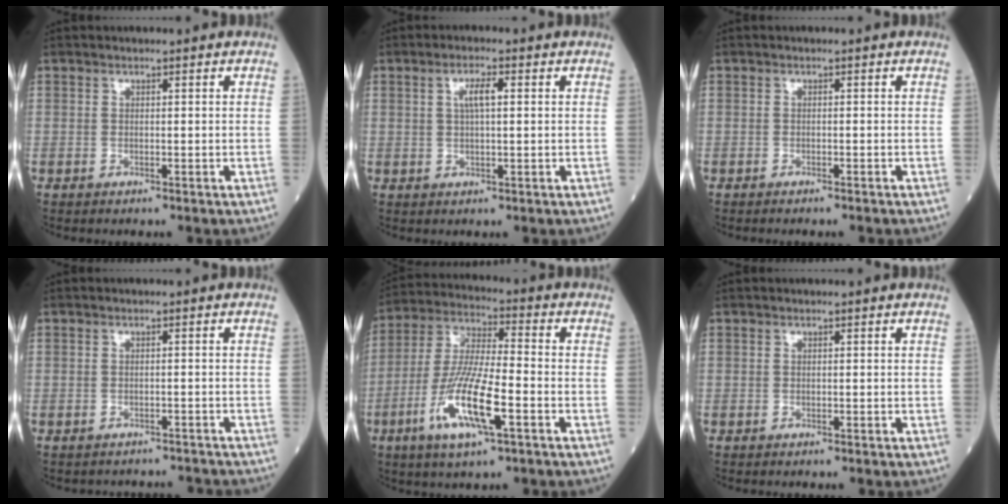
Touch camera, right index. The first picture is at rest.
{"total": 3.2, "force": [0.8, 0.6, 3.1], "torque": [-0.060, 0.004, 0.015]}
{"total": 1.7, "force": [-1.5, 0.0, 0.8], "torque": [-0.011, -0.001, -0.017]}
{"total": 5.3, "force": [-5.1, 1.2, 0.0], "torque": [0.004, 0.010, -0.056]}
{"total": 13.4, "force": [-5.1, 2.0, 12.2], "torque": [-0.247, -0.012, -0.096]}
{"total": 0.0}